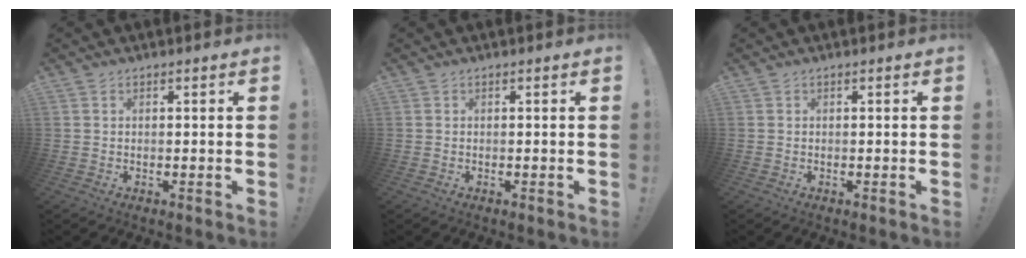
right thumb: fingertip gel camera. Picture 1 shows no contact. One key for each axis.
{"total": 0.0}
{"total": 0.0}